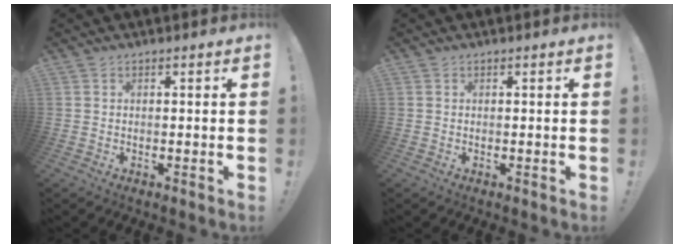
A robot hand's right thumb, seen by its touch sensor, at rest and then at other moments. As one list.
[{"total": 0.0}]